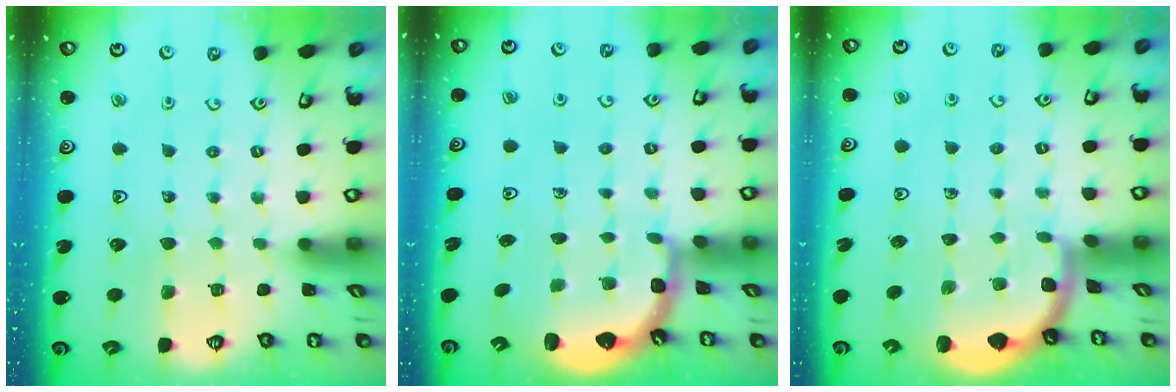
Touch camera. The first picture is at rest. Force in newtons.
{"total": 2.6, "press": 2.3, "slide": 1.3}
{"total": 1.9, "press": 1.9, "slide": 0.0}